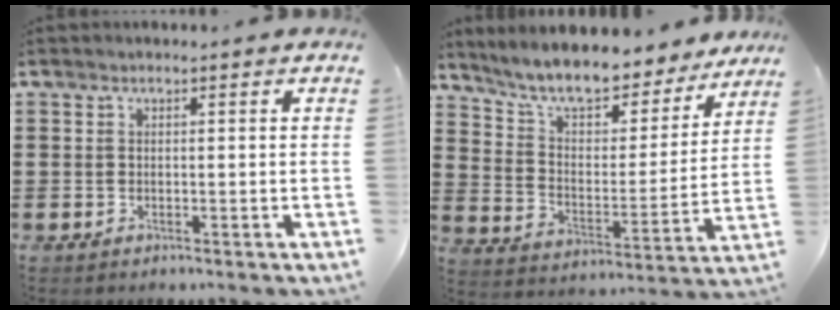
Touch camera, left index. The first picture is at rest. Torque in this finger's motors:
{"motor_torque": [1.27, -0.87, 0.85, 0.21]}